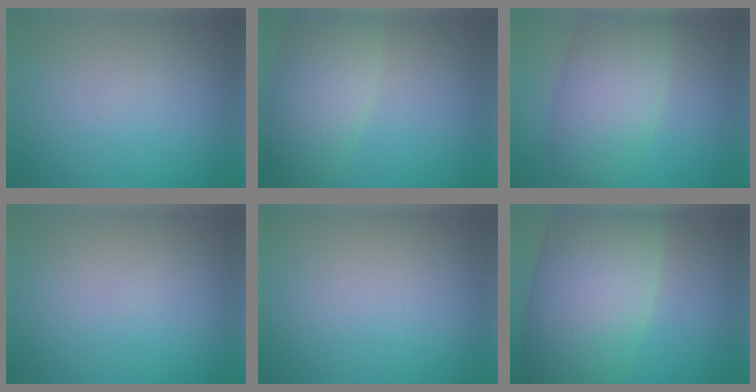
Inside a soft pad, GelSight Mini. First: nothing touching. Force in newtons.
{"total": 6.1, "press": 6.1, "slide": 0.4}
{"total": 7.0, "press": 7.0, "slide": 0.3}
{"total": 0.0}
{"total": 0.0}
{"total": 12.4, "press": 12.4, "slide": 0.5}